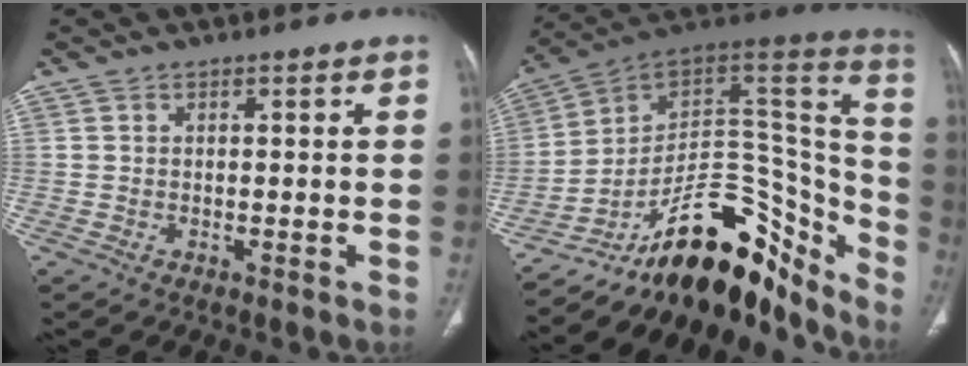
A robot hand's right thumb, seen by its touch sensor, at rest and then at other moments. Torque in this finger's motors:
{"motor_torque": [3.26, -0.03, 0.68, -2.09, 0.43]}